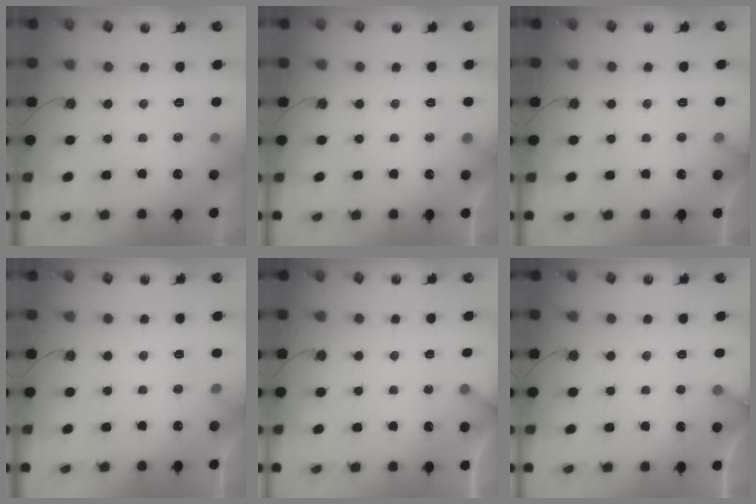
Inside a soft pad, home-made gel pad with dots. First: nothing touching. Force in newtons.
{"total": 2.6, "press": 2.6, "slide": 0.3}
{"total": 2.5, "press": 2.5, "slide": 0.2}
{"total": 4.6, "press": 4.6, "slide": 0.4}
{"total": 3.3, "press": 3.3, "slide": 0.3}
{"total": 5.2, "press": 5.2, "slide": 0.4}